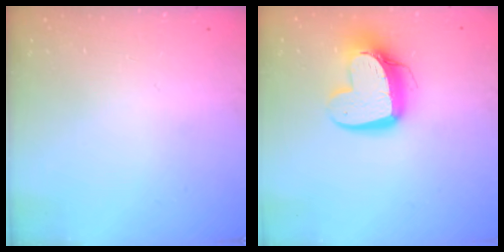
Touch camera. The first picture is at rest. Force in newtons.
{"total": 13.7, "press": 13.7, "slide": 1.3}